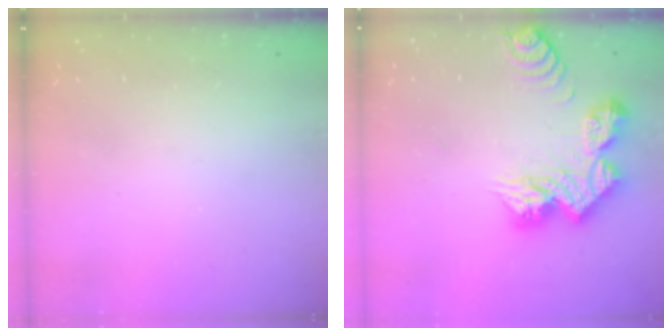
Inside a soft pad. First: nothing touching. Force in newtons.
{"total": 14.1, "press": 14.1, "slide": 1.3}